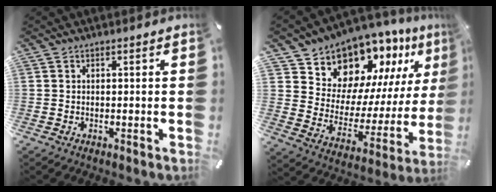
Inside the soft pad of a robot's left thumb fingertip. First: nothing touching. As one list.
[{"total": 13.4, "force": [11.6, 6.7, 0.6], "torque": [-0.018, -0.135, 0.204]}]